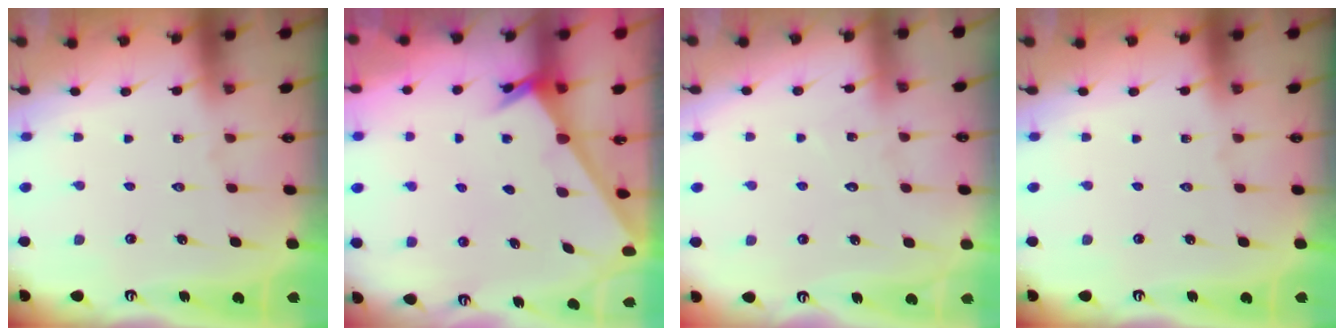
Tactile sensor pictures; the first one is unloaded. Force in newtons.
{"total": 2.4, "press": 2.4, "slide": 0.2}
{"total": 4.7, "press": 4.7, "slide": 0.5}
{"total": 0.0}